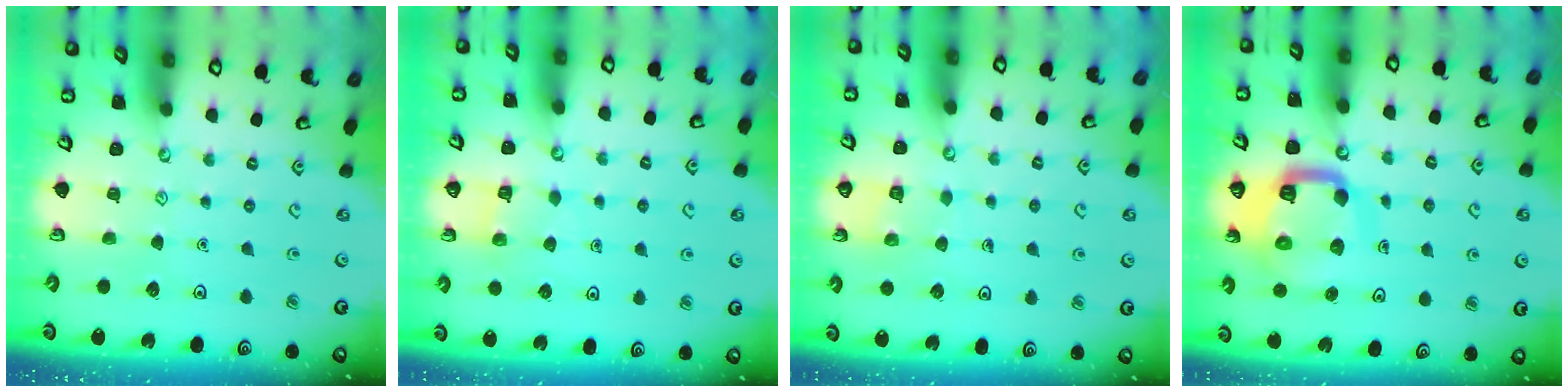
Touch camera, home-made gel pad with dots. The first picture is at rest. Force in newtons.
{"total": 4.7, "press": 4.7, "slide": 0.3}
{"total": 2.5, "press": 2.5, "slide": 0.1}
{"total": 13.0, "press": 13.0, "slide": 1.3}